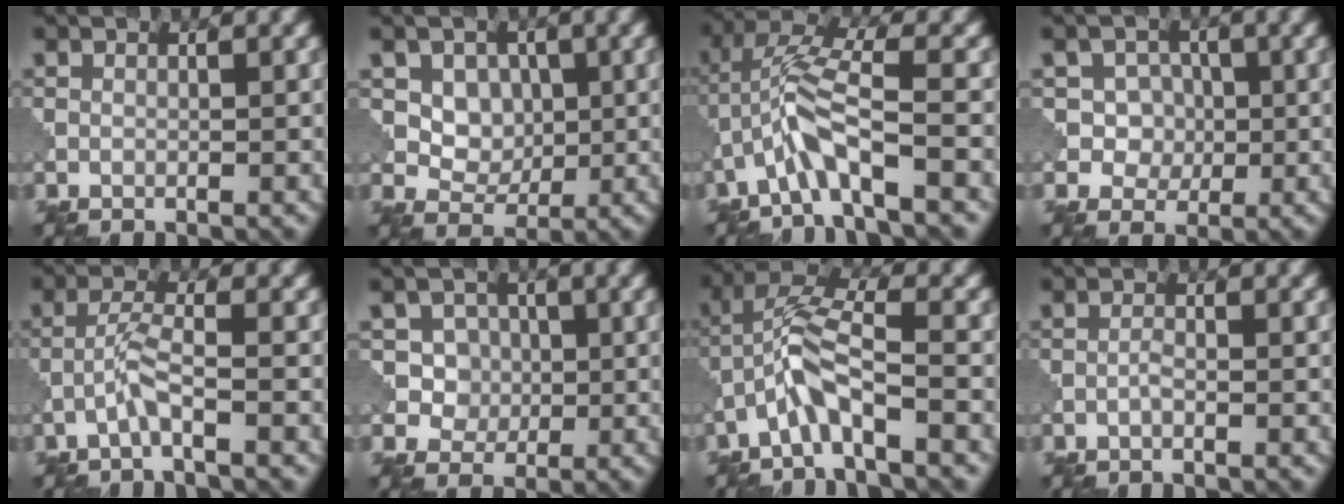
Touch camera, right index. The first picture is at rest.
{"total": 4.3, "force": [1.3, 3.5, 2.2], "torque": [-0.043, -0.013, 0.039]}
{"total": 5.0, "force": [-2.5, 0.8, 4.2], "torque": [-0.091, 0.015, -0.052]}
{"total": 4.1, "force": [0.2, 3.9, 1.4], "torque": [-0.008, 0.009, -0.010]}
{"total": 2.4, "force": [-1.3, 0.1, 2.0], "torque": [-0.044, 0.011, -0.033]}
{"total": 4.5, "force": [1.0, 4.1, 1.6], "torque": [-0.020, 0.003, 0.017]}
{"total": 4.5, "force": [-2.4, 0.8, 3.8], "torque": [-0.080, 0.015, -0.051]}
{"total": 0.7, "force": [-0.4, 0.1, 0.6], "torque": [-0.012, 0.002, -0.007]}